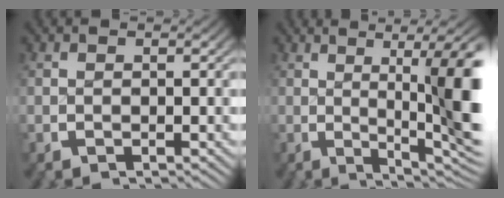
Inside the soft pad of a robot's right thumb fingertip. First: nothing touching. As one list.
[{"total": 11.0, "force": [0.4, 4.8, 9.9], "torque": [-0.120, -0.012, 0.004]}]